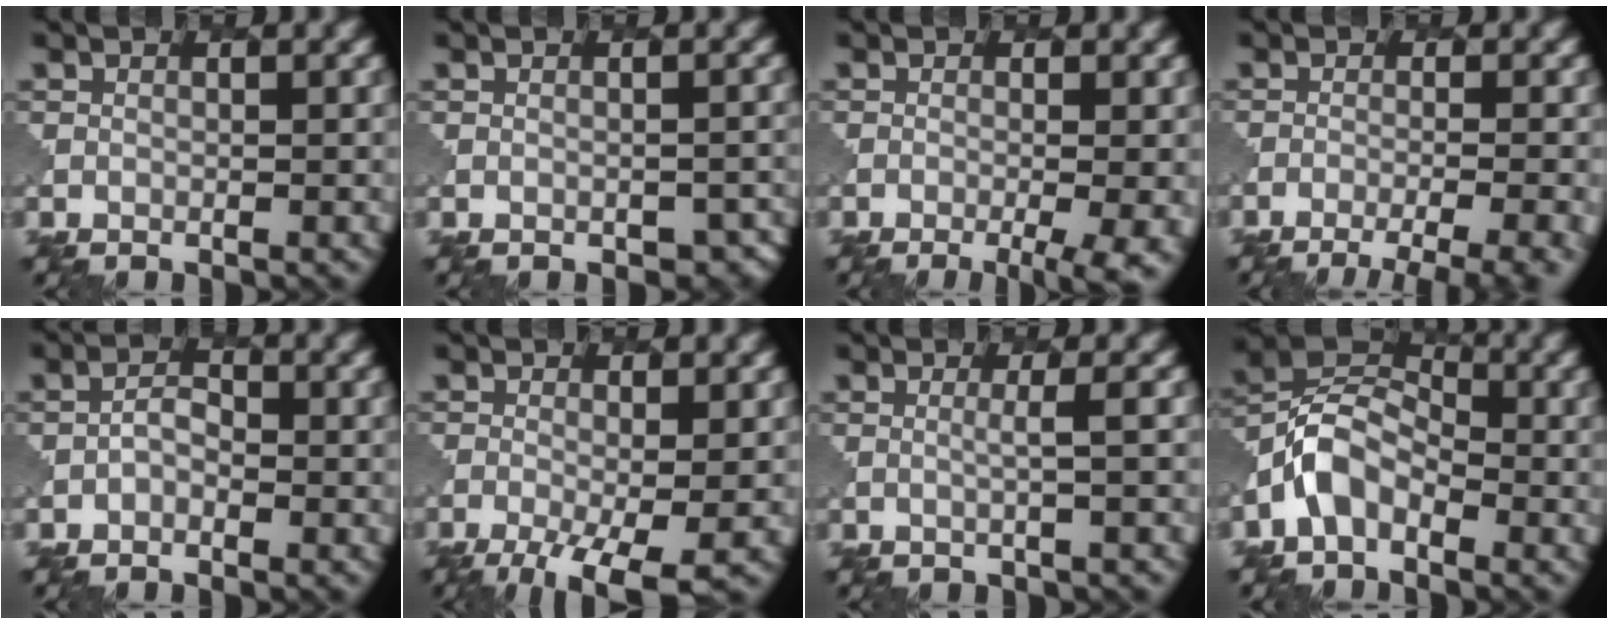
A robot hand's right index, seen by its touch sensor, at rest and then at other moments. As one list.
[{"total": 2.7, "force": [-1.7, 1.4, 1.5], "torque": [-0.020, -0.005, -0.008]}, {"total": 4.9, "force": [-1.6, 1.4, 4.4], "torque": [-0.051, -0.007, -0.019]}, {"total": 5.9, "force": [-3.7, 1.5, 4.2], "torque": [-0.045, -0.010, -0.052]}, {"total": 1.1, "force": [-0.5, 0.7, 0.7], "torque": [-0.015, 0.002, -0.012]}, {"total": 5.8, "force": [-2.7, 1.7, 4.8], "torque": [-0.089, -0.016, -0.042]}, {"total": 1.2, "force": [0.3, 0.2, 1.2], "torque": [-0.013, -0.002, -0.003]}, {"total": 4.7, "force": [-2.2, 3.1, 2.8], "torque": [-0.056, 0.008, -0.052]}]